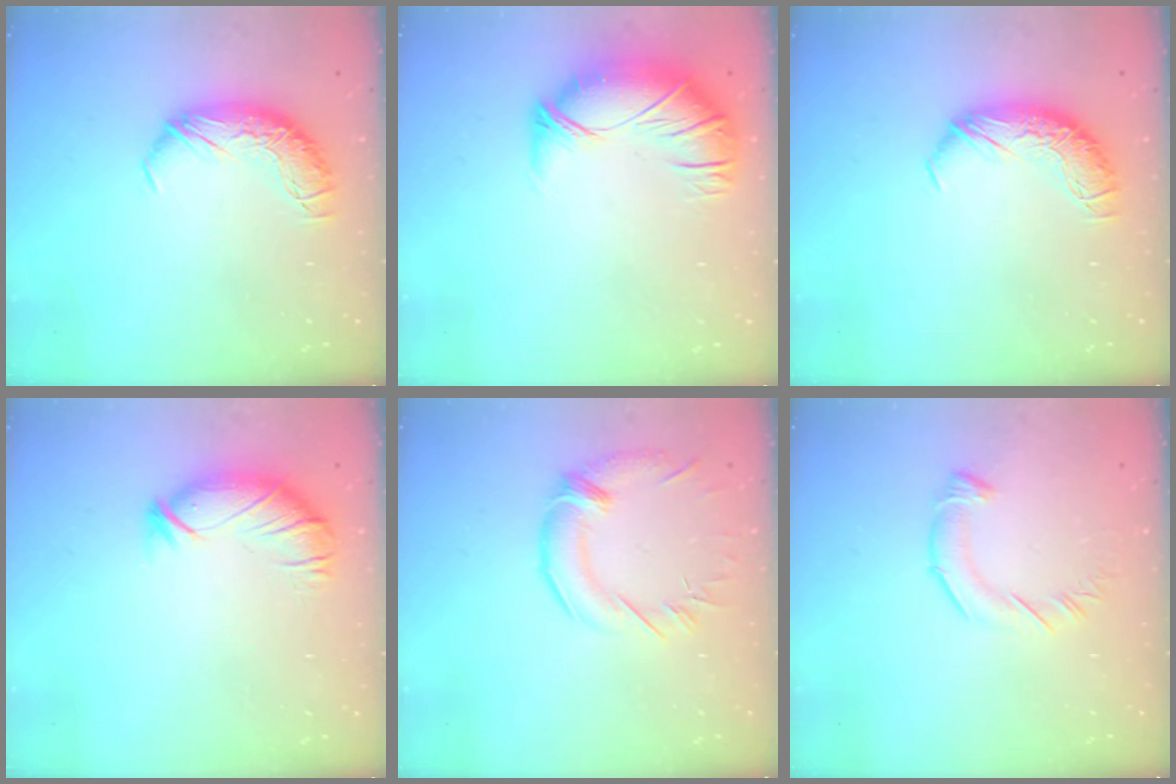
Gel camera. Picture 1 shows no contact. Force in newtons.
{"total": 2.7, "press": 1.1, "slide": 2.5}
{"total": 0.0}
{"total": 2.9, "press": 2.3, "slide": 1.7}
{"total": 2.4, "press": 1.4, "slide": 1.9}
{"total": 3.0, "press": 3.0, "slide": 0.2}